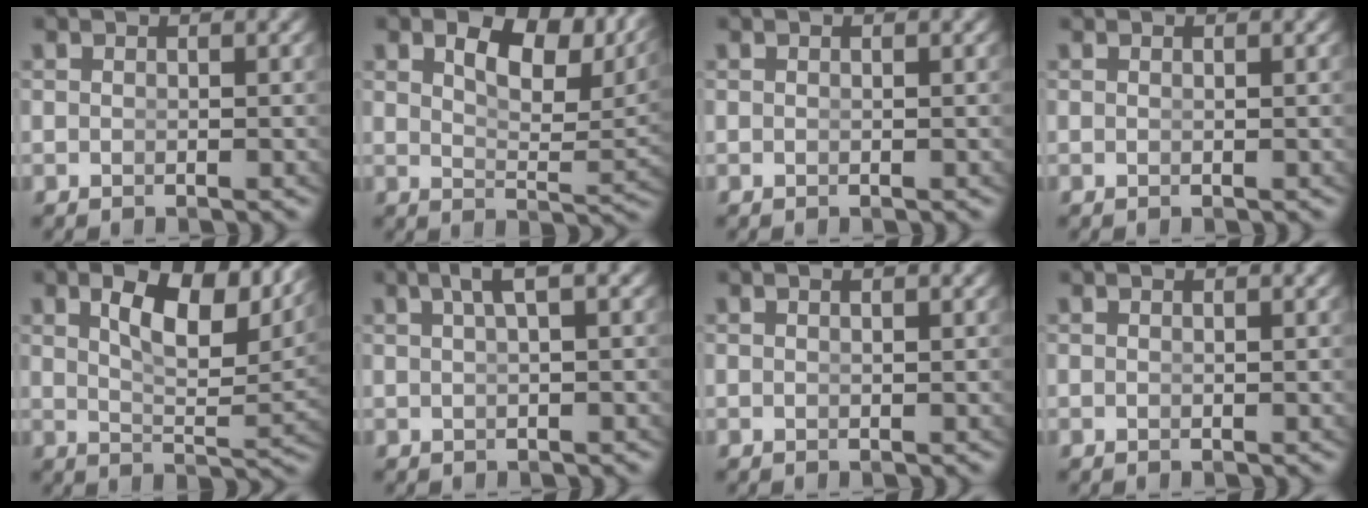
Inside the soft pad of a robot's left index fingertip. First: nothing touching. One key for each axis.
{"total": 8.4, "fx": 5.5, "fy": 2.7, "fz": 5.7, "tx": -0.069, "ty": 0.018, "tz": 0.076}
{"total": 0.0}
{"total": 0.0}
{"total": 7.9, "fx": 4.5, "fy": 2.3, "fz": 6.0, "tx": -0.086, "ty": 0.008, "tz": 0.068}
{"total": 2.8, "fx": 1.4, "fy": 0.2, "fz": 2.4, "tx": -0.030, "ty": 0.017, "tz": 0.020}
{"total": 0.0}
{"total": 0.0}